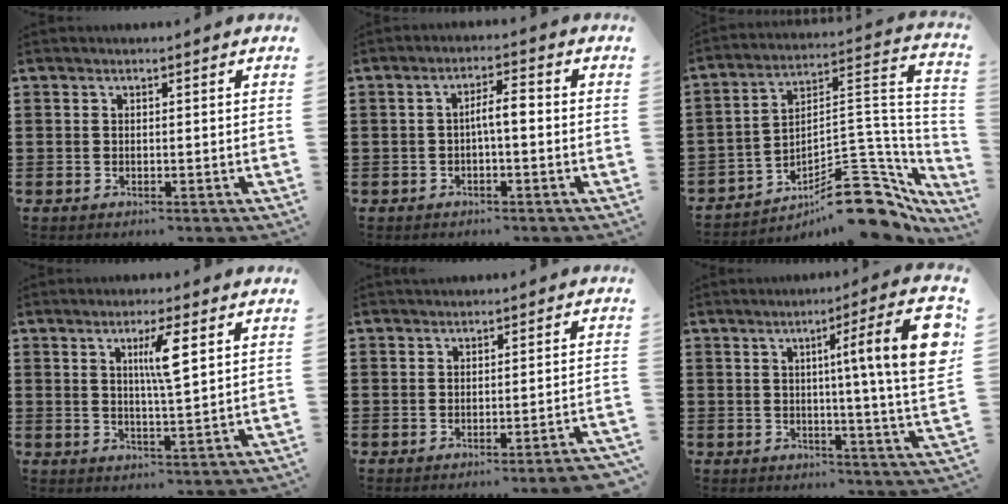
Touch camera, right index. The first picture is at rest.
{"total": 3.4, "force": [-0.4, 0.7, 3.3], "torque": [-0.062, 0.008, -0.011]}
{"total": 13.2, "force": [-9.1, 4.7, 8.3], "torque": [-0.099, 0.029, -0.164]}
{"total": 5.2, "force": [1.9, 0.5, 4.8], "torque": [-0.092, 0.001, 0.024]}
{"total": 1.5, "force": [-1.2, -0.4, 0.9], "torque": [-0.015, -0.001, -0.023]}
{"total": 13.0, "force": [2.8, 0.1, 12.7], "torque": [-0.192, -0.022, 0.037]}